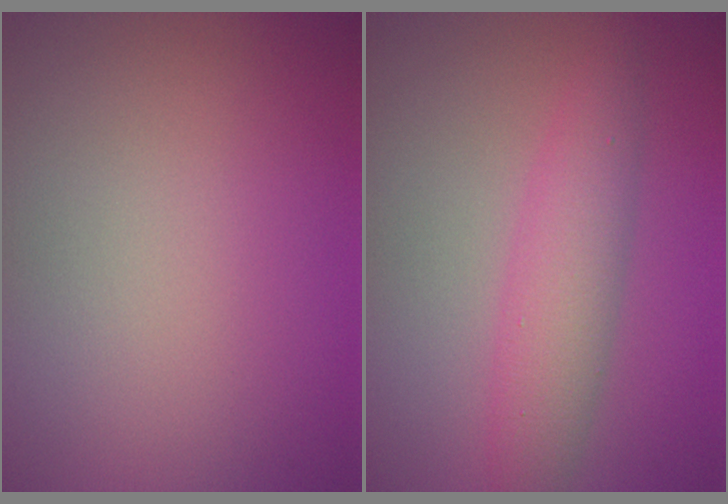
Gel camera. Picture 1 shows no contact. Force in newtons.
{"total": 3.7, "press": 3.7, "slide": 0.0}